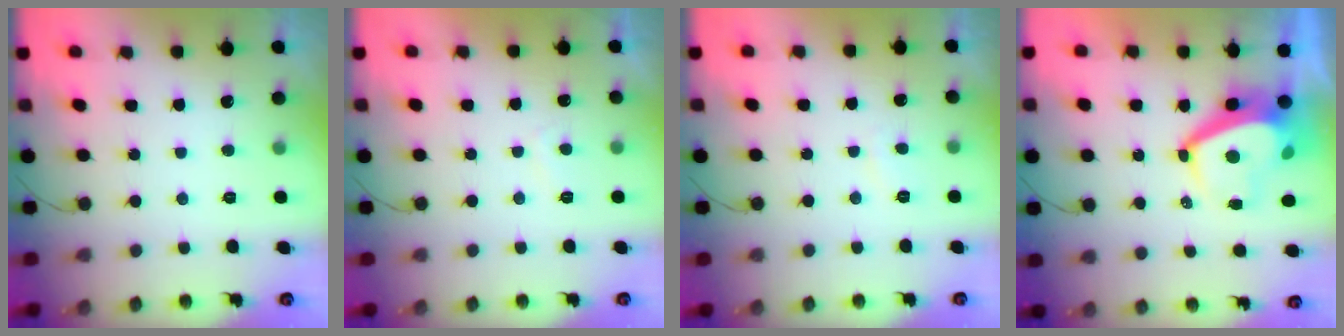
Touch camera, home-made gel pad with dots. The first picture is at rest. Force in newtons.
{"total": 1.6, "press": 1.4, "slide": 0.7}
{"total": 1.6, "press": 1.5, "slide": 0.6}
{"total": 6.5, "press": 6.5, "slide": 0.8}